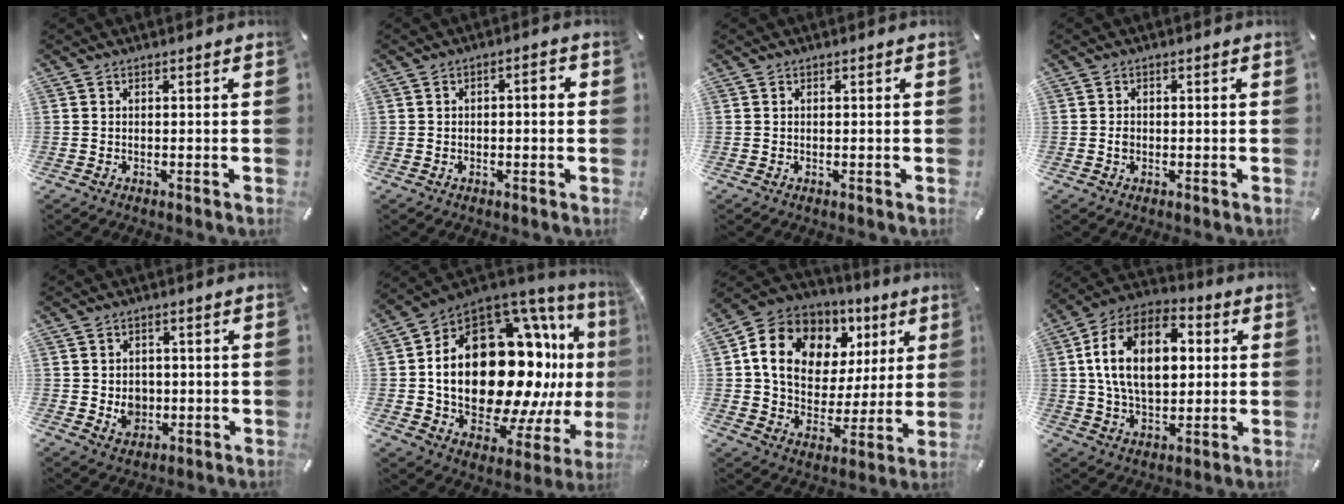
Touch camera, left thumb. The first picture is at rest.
{"total": 2.2, "force": [-0.3, 1.1, 1.9], "torque": [-0.033, 0.007, -0.009]}
{"total": 0.0}
{"total": 1.0, "force": [-0.2, 0.8, 0.6], "torque": [-0.012, 0.003, -0.004]}
{"total": 5.0, "force": [-0.4, 4.6, 2.0], "torque": [-0.015, 0.000, -0.007]}
{"total": 30.8, "force": [2.5, 18.3, 24.7], "torque": [-0.432, -0.062, 0.072]}
{"total": 15.5, "force": [5.9, 12.3, 7.3], "torque": [-0.122, -0.015, 0.113]}
{"total": 17.6, "force": [3.0, 11.4, 13.0], "torque": [-0.255, 0.004, 0.046]}